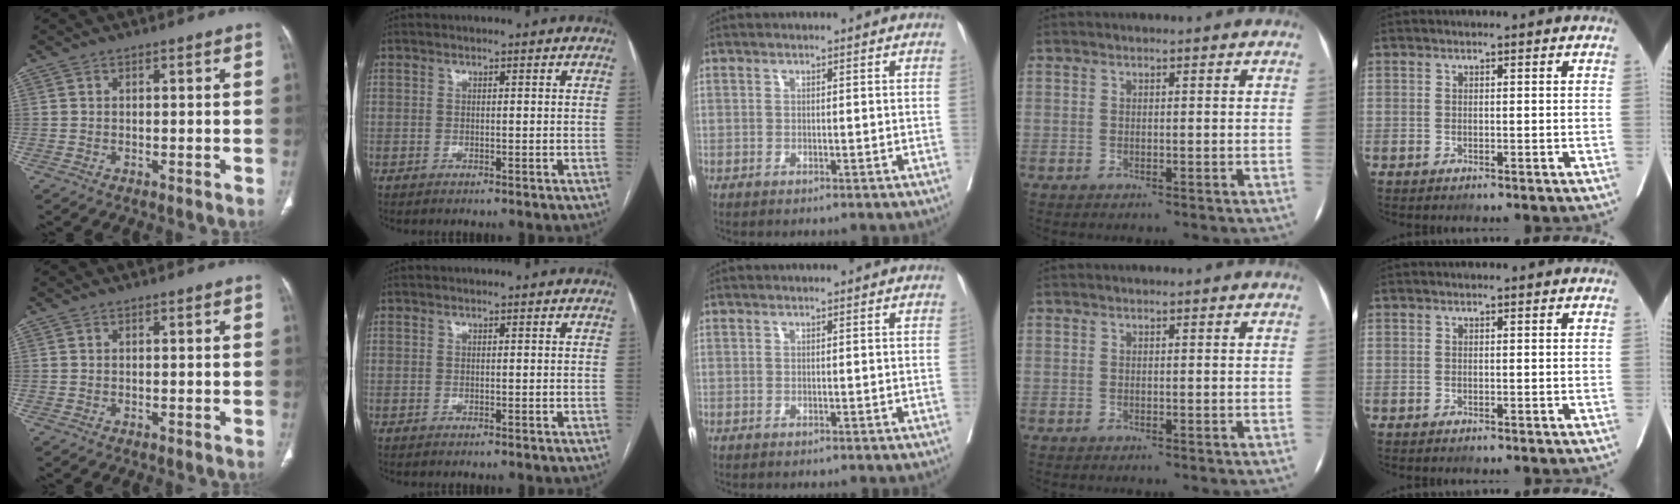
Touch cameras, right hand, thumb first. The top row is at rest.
{}